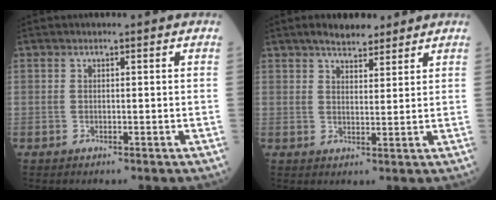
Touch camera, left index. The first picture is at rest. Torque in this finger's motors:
{"motor_torque": [0.30, -0.37, 0.04, 0.03]}